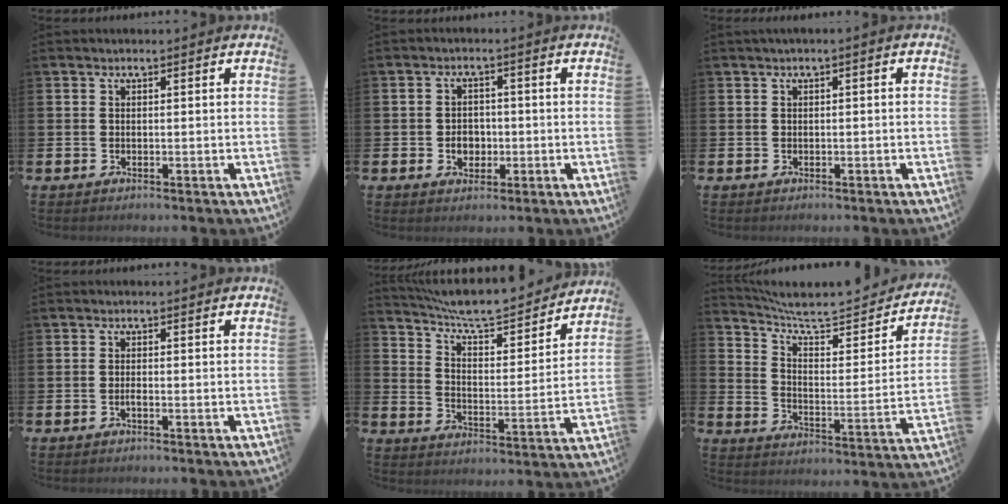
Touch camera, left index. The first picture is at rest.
{"total": 2.9, "force": [-0.7, 2.4, 1.5], "torque": [-0.018, -0.002, -0.019]}
{"total": 0.5, "force": [-0.2, 0.0, 0.5], "torque": [-0.016, 0.002, -0.001]}
{"total": 0.6, "force": [-0.4, 0.0, 0.4], "torque": [-0.015, 0.000, -0.006]}
{"total": 8.2, "force": [7.8, 1.2, 2.2], "torque": [-0.075, -0.057, 0.134]}
{"total": 6.8, "force": [5.9, 1.6, 3.0], "torque": [-0.084, -0.048, 0.093]}